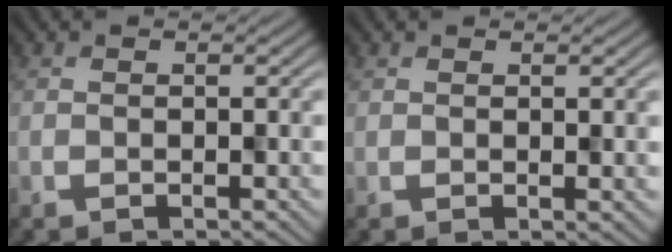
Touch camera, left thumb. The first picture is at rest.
{"total": 1.1, "force": [0.3, 0.1, 1.1], "torque": [-0.017, 0.003, 0.006]}